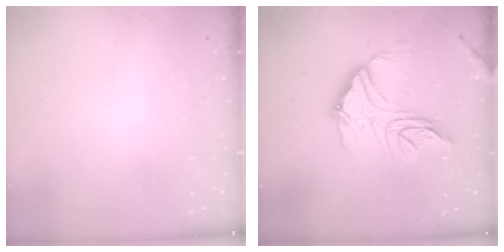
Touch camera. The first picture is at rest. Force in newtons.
{"total": 16.5, "press": 16.4, "slide": 1.6}